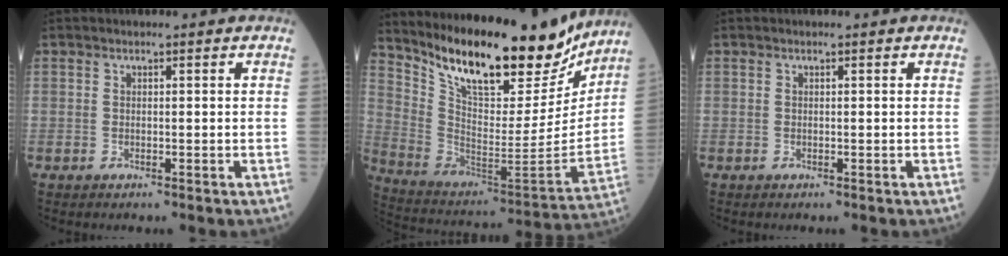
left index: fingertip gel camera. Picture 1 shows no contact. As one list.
[{"total": 23.3, "force": [19.3, 6.3, 11.4], "torque": [-0.202, -0.032, 0.306]}, {"total": 0.0}]